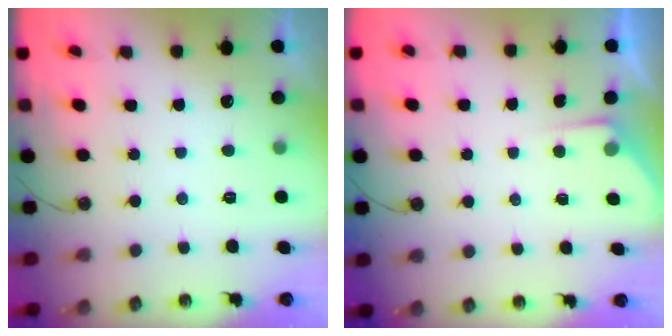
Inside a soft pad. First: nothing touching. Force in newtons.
{"total": 4.1, "press": 4.0, "slide": 0.5}